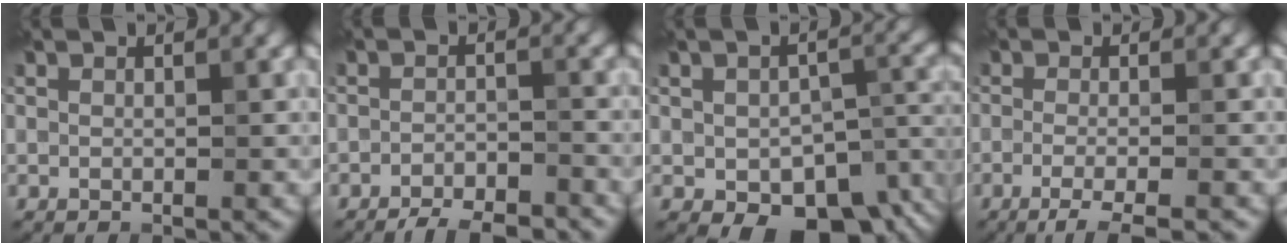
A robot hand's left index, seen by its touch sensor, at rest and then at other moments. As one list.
[{"total": 5.0, "force": [-4.3, 1.3, 2.3], "torque": [-0.034, -0.008, -0.064]}, {"total": 10.5, "force": [-4.2, 5.8, 7.7], "torque": [-0.113, -0.029, -0.040]}, {"total": 3.4, "force": [-1.9, 0.7, 2.8], "torque": [-0.042, -0.005, -0.044]}]